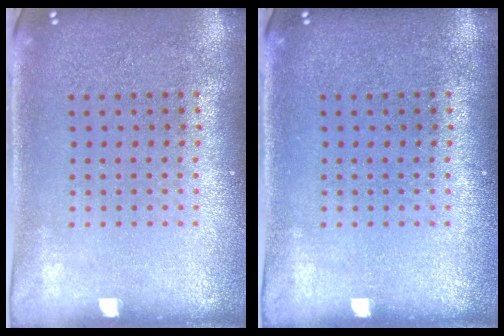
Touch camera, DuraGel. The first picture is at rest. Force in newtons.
{"total": 0.0}